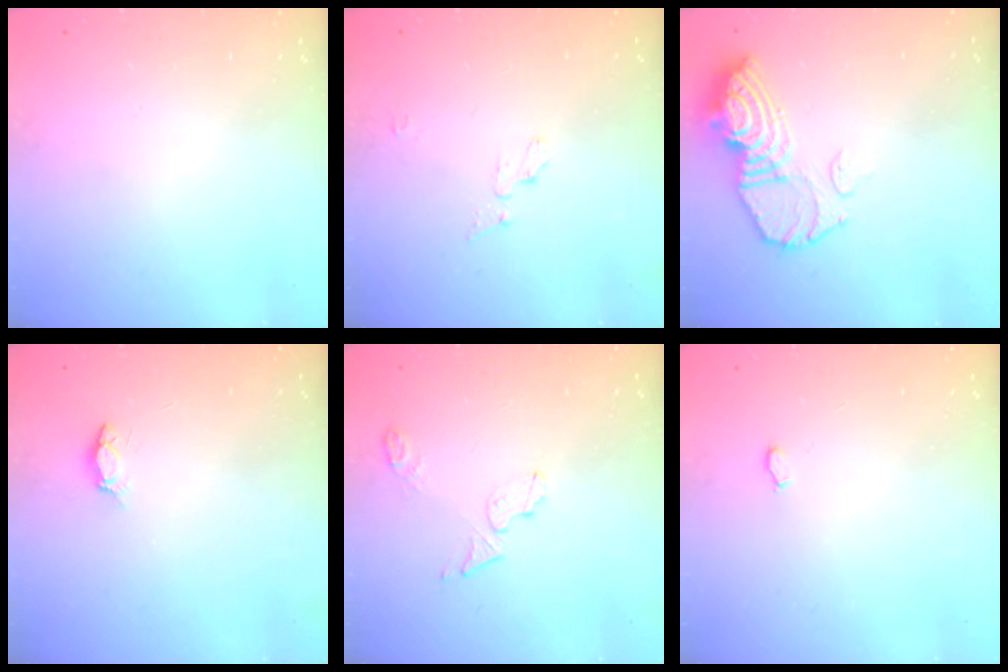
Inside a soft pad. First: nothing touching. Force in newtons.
{"total": 3.9, "press": 3.9, "slide": 0.3}
{"total": 13.5, "press": 13.4, "slide": 1.4}
{"total": 3.3, "press": 3.2, "slide": 0.5}
{"total": 5.3, "press": 5.3, "slide": 0.3}
{"total": 3.7, "press": 2.7, "slide": 2.5}